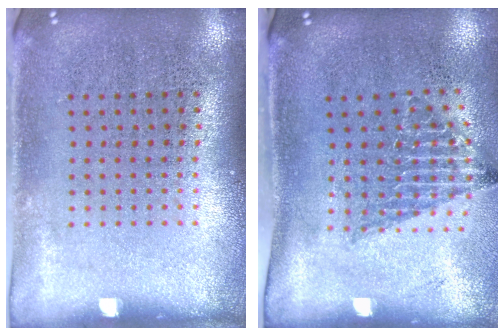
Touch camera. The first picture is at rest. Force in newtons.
{"total": 1.3, "press": 1.0, "slide": 0.9}